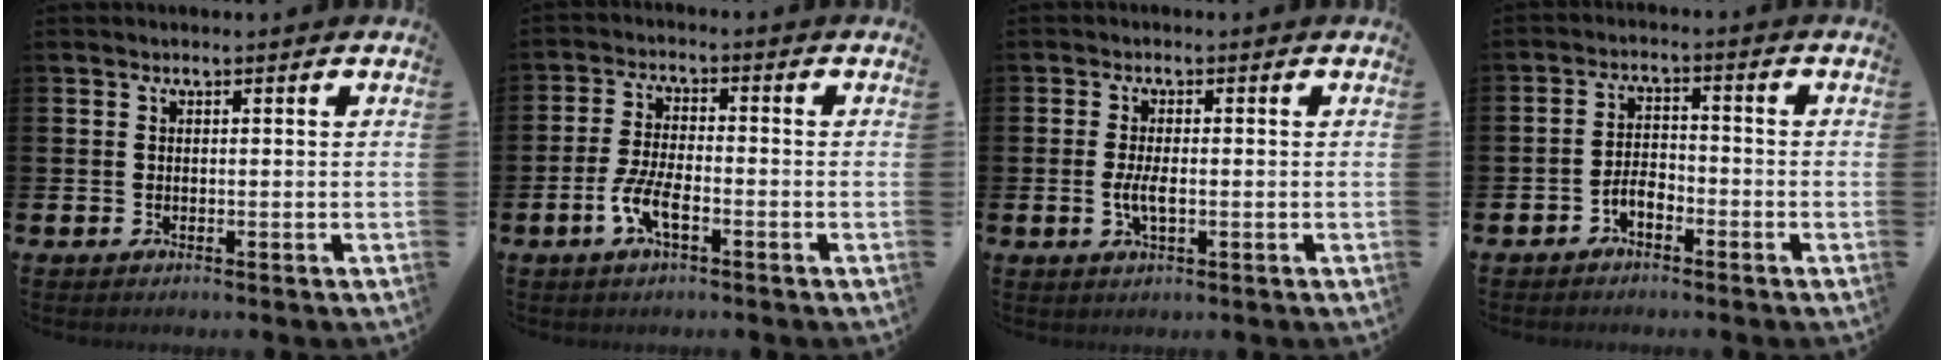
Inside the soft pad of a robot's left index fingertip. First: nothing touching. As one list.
[{"total": 4.9, "force": [-2.3, 1.6, 4.0], "torque": [-0.086, -0.001, -0.045]}, {"total": 3.0, "force": [-0.4, 1.1, 2.7], "torque": [-0.048, -0.005, -0.012]}, {"total": 2.9, "force": [-1.9, 1.4, 1.7], "torque": [-0.032, 0.010, -0.038]}]